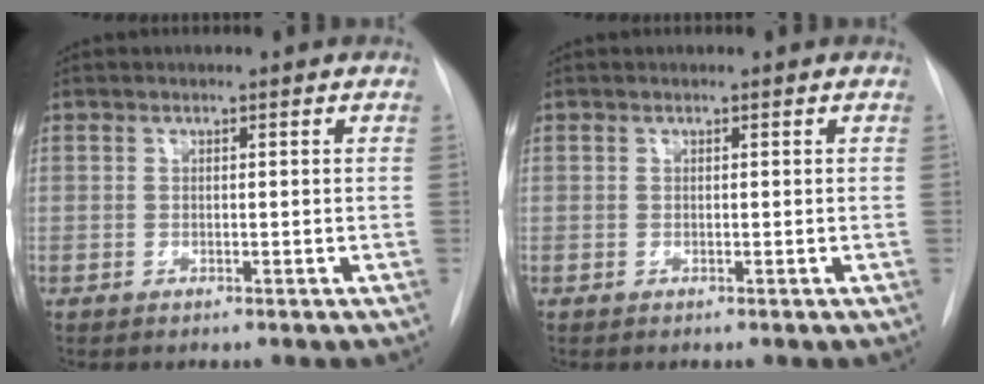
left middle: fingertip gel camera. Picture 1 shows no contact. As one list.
[{"total": 0.0}]